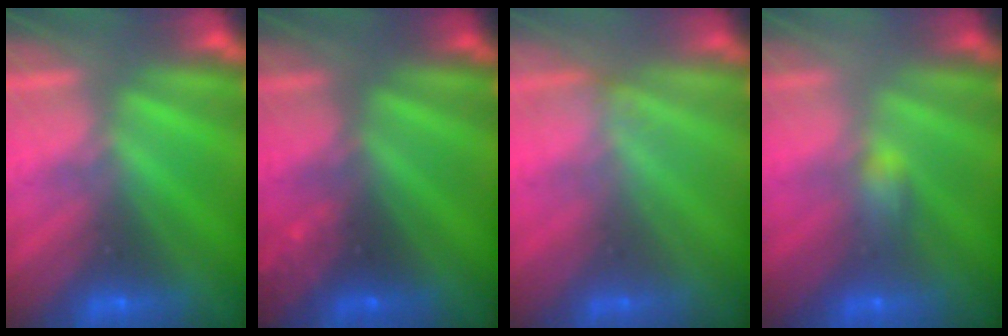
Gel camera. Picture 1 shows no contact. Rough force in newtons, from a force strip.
{"total": 2.4}
{"total": 1.7}
{"total": 2.2}